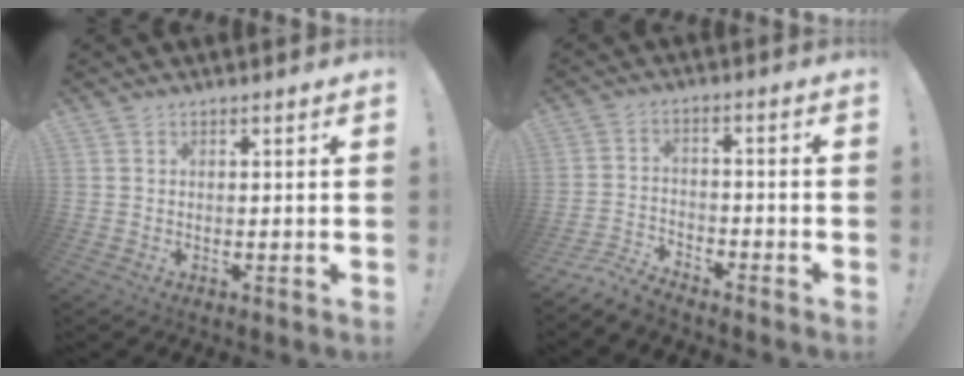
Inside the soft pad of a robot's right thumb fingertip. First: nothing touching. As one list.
[{"total": 7.1, "force": [-6.6, 1.7, 1.9], "torque": [-0.039, 0.021, -0.128]}]